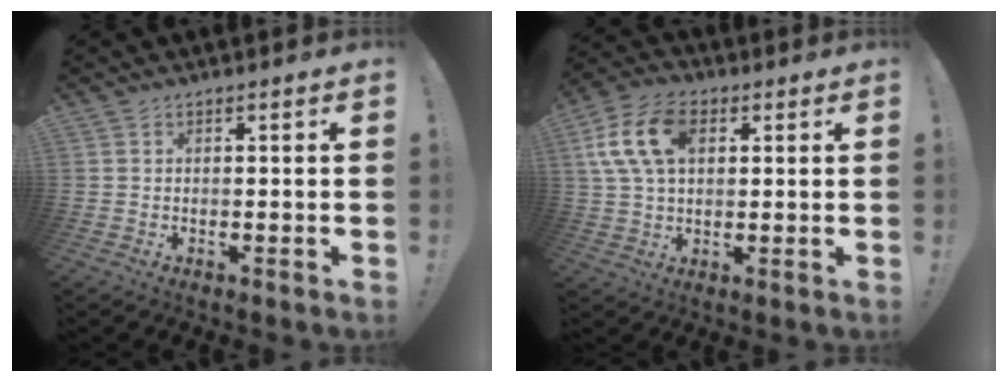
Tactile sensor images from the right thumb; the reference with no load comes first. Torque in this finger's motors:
{"motor_torque": [-0.38, 0.80, 0.06, 0.08, 0.40]}